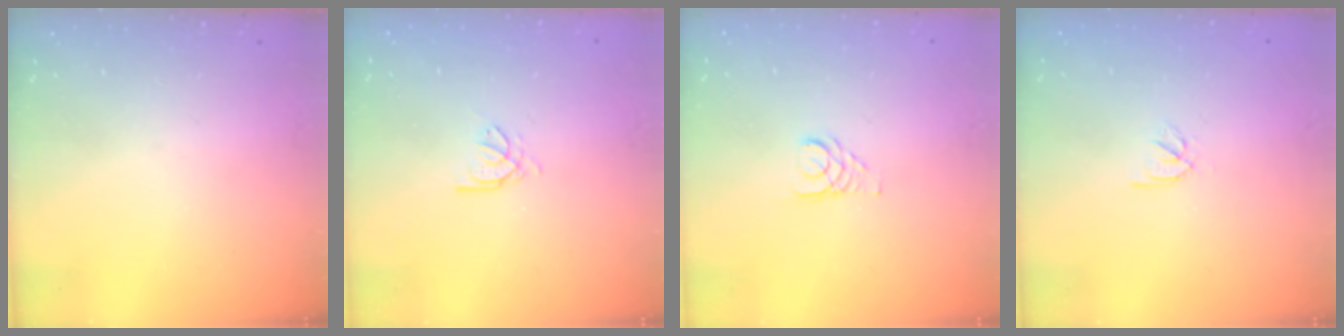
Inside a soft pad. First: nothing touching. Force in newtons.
{"total": 2.7, "press": 2.7, "slide": 0.4}
{"total": 2.9, "press": 2.9, "slide": 0.3}
{"total": 2.4, "press": 2.3, "slide": 0.7}